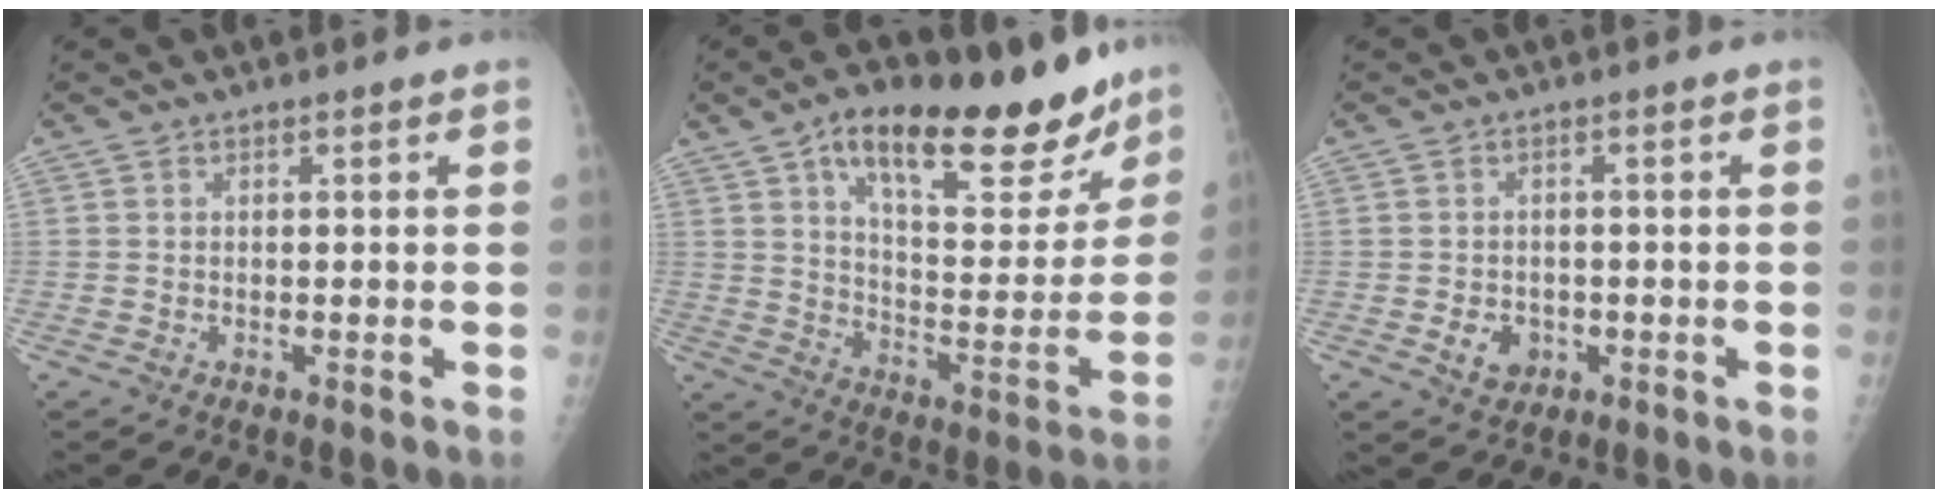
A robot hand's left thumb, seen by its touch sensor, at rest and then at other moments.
{"total": 25.5, "force": [16.5, 9.8, 16.8], "torque": [-0.201, -0.054, 0.251]}
{"total": 3.7, "force": [-1.0, 3.0, 1.9], "torque": [-0.019, 0.003, -0.006]}